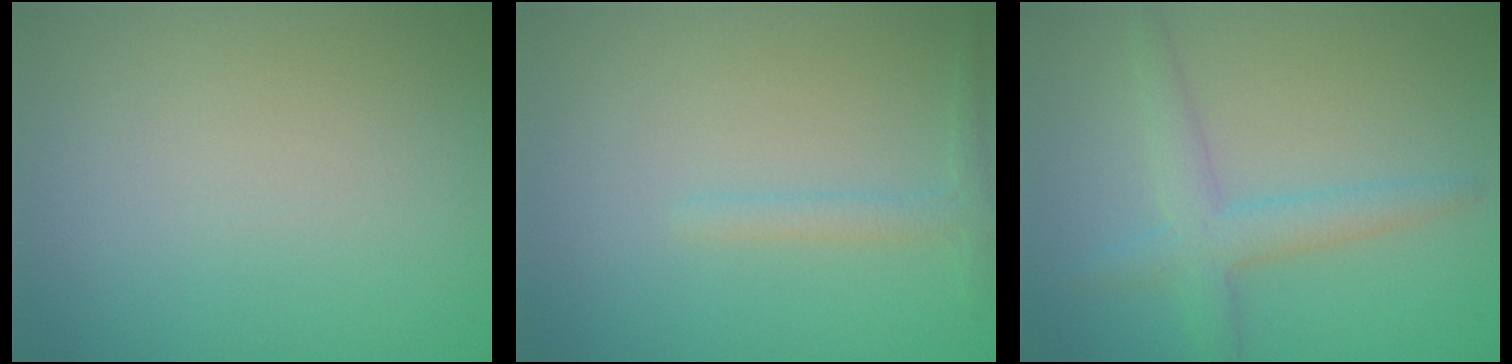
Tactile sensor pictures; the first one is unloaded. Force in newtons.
{"total": 1.4, "press": 1.4, "slide": 0.1}
{"total": 2.6, "press": 2.6, "slide": 0.2}